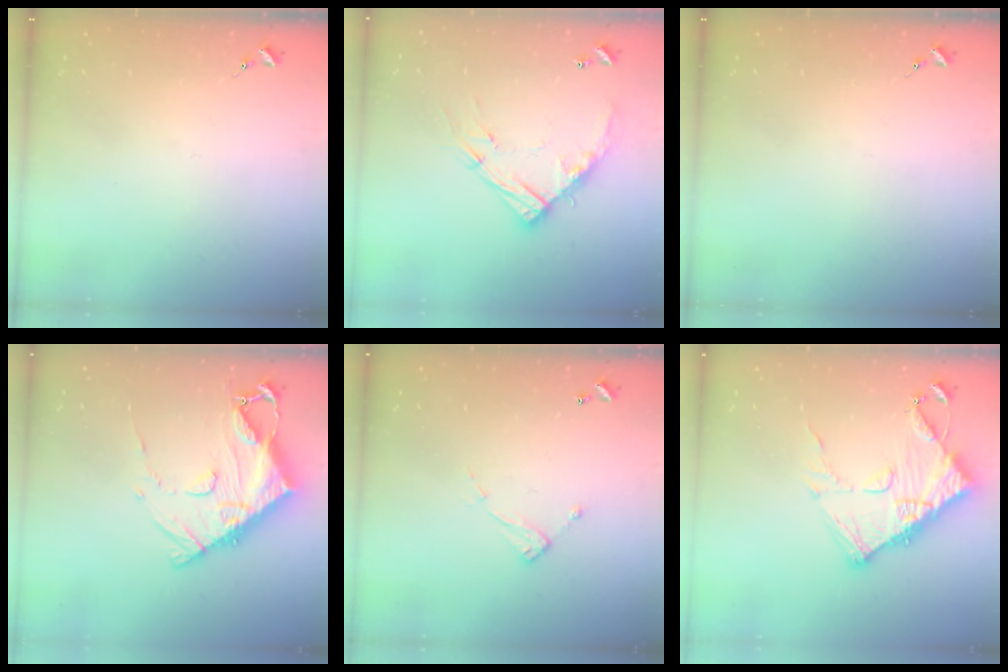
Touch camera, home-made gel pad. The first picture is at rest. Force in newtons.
{"total": 13.8, "press": 13.8, "slide": 1.0}
{"total": 0.0}
{"total": 15.2, "press": 15.1, "slide": 1.6}
{"total": 7.1, "press": 7.1, "slide": 0.3}
{"total": 14.5, "press": 14.5, "slide": 1.4}